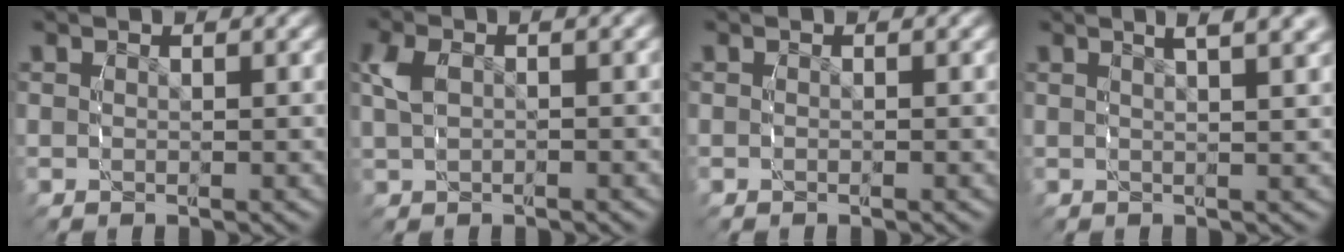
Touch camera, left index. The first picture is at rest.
{"total": 2.4, "force": [-0.7, 1.5, 1.7], "torque": [-0.050, 0.002, -0.008]}
{"total": 0.0}
{"total": 3.7, "force": [2.3, 0.8, 2.8], "torque": [-0.043, 0.009, 0.033]}